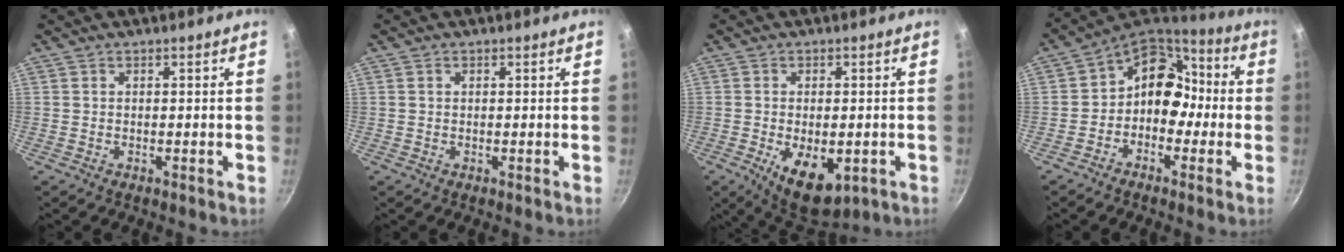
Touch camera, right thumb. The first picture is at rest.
{"total": 0.6, "force": [0.2, 0.5, 0.3], "torque": [-0.004, 0.003, 0.002]}
{"total": 10.4, "force": [-3.2, 5.4, 8.2], "torque": [-0.099, -0.003, -0.030]}
{"total": 12.0, "force": [-1.6, 9.4, 7.2], "torque": [-0.058, 0.056, -0.049]}